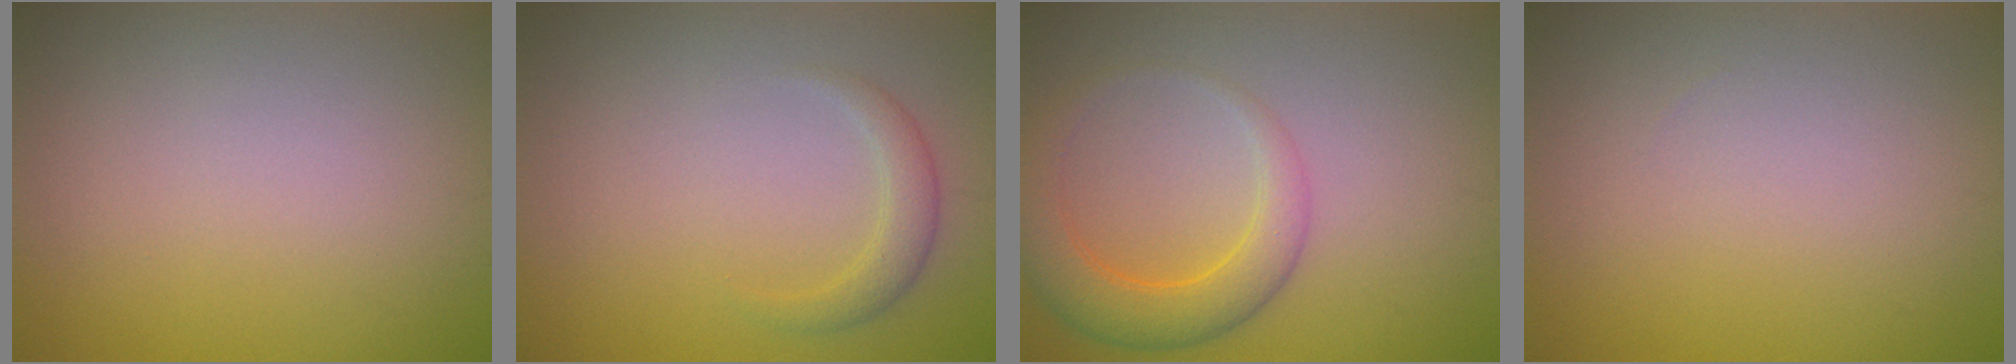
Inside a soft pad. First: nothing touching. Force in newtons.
{"total": 1.8, "press": 1.8, "slide": 0.1}
{"total": 4.2, "press": 4.2, "slide": 0.3}
{"total": 0.0}